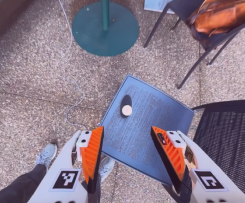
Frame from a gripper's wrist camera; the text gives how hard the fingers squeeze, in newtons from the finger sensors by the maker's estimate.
{"total": 0.0}